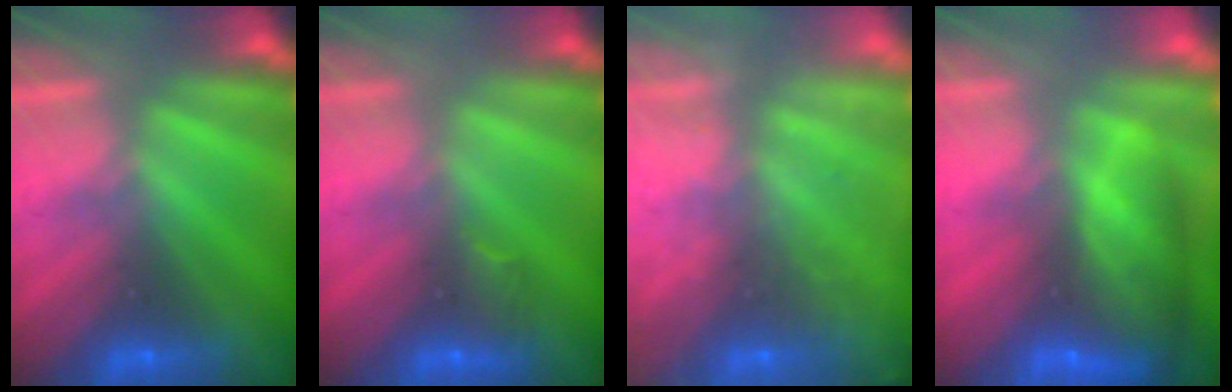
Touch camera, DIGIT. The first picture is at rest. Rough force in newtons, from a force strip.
{"total": 3.1}
{"total": 7.9}
{"total": 7.8}